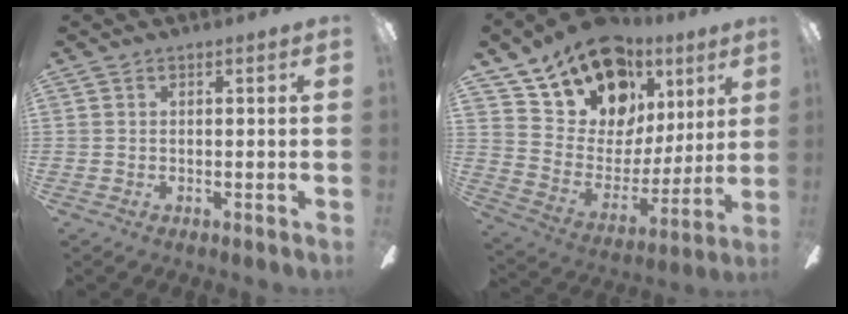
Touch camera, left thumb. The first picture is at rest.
{"total": 18.2, "force": [13.2, 10.6, 6.7], "torque": [-0.135, -0.080, 0.244]}